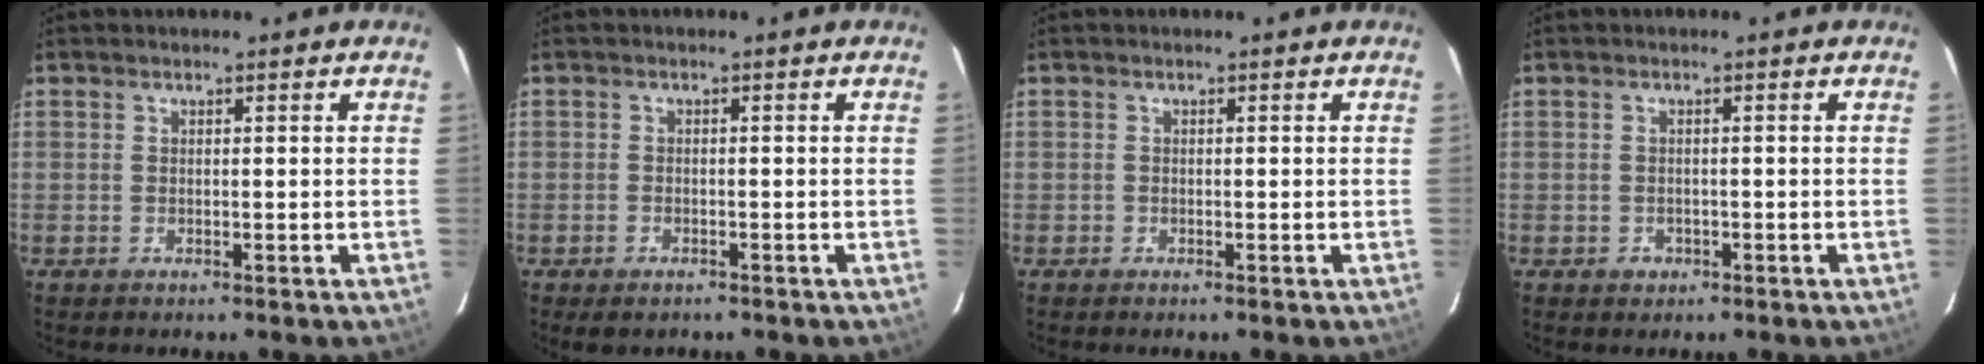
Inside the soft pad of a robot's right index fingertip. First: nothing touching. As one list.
[{"total": 2.5, "force": [-1.7, 1.5, 1.0], "torque": [-0.024, -0.005, -0.025]}, {"total": 0.7, "force": [-0.3, 0.6, -0.1], "torque": [0.002, 0.003, -0.005]}, {"total": 1.9, "force": [-0.8, 1.7, 0.3], "torque": [-0.005, 0.002, -0.008]}]